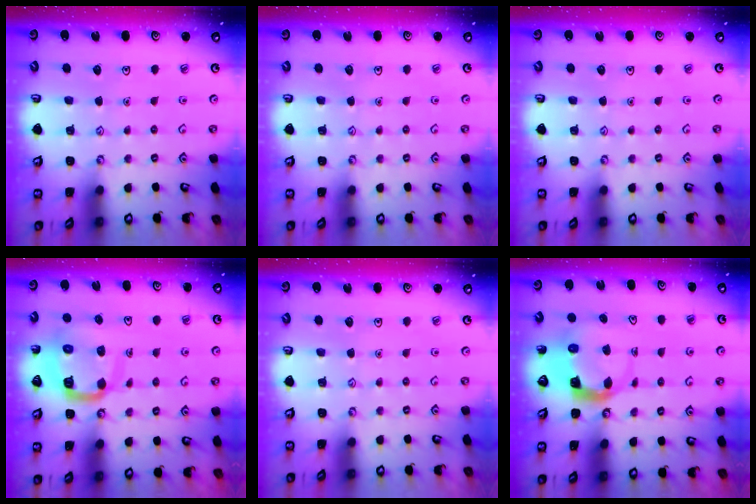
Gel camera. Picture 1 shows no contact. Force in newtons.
{"total": 0.0}
{"total": 0.0}
{"total": 11.3, "press": 11.2, "slide": 1.4}
{"total": 0.0}
{"total": 4.8, "press": 4.7, "slide": 0.4}